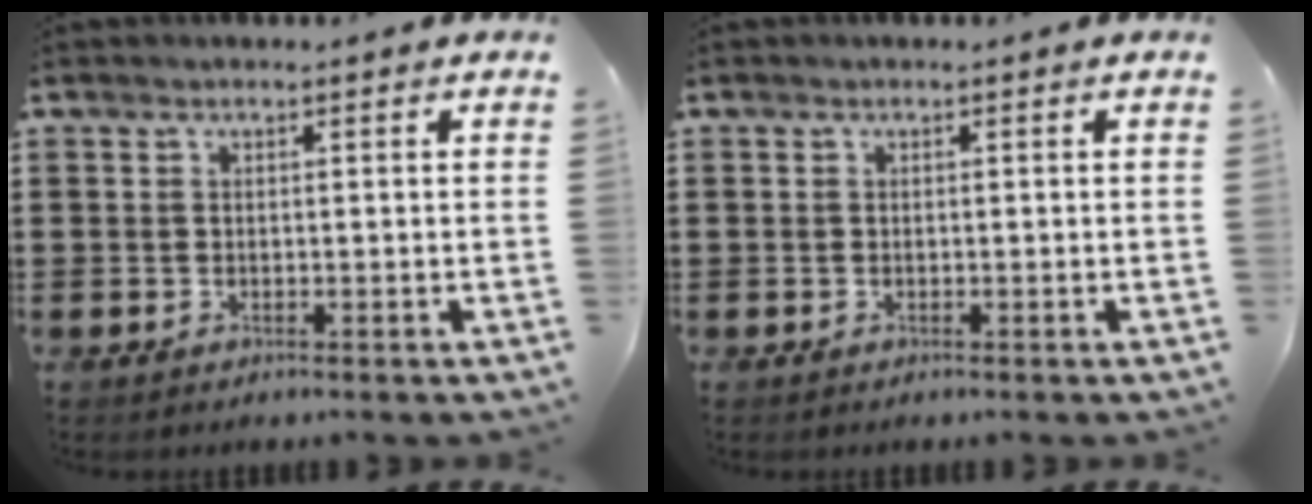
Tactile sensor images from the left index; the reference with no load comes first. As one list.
[{"total": 0.0}]